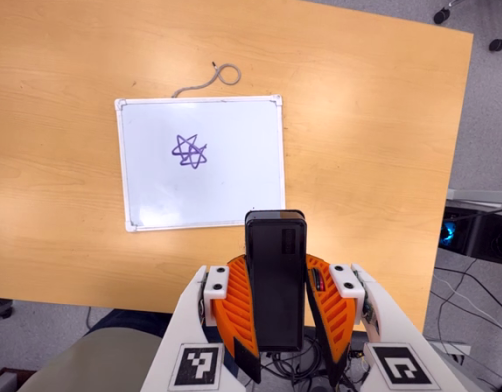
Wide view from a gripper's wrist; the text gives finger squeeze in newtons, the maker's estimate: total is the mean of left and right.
{"total": 10.3, "left": 8.6, "right": 11.9}